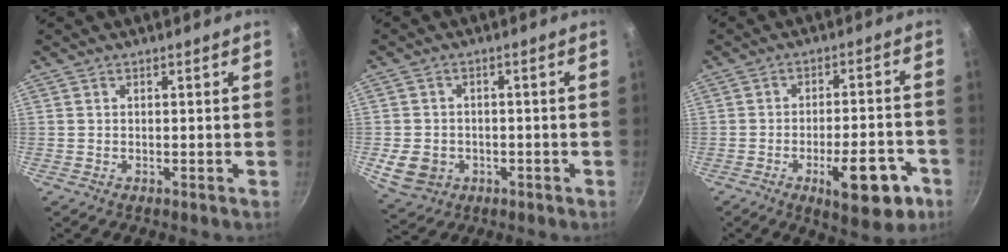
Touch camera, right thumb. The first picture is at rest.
{"total": 7.2, "force": [-1.9, 6.0, 3.7], "torque": [-0.058, 0.011, -0.022]}
{"total": 13.0, "force": [-5.7, 4.9, 10.6], "torque": [-0.116, 0.028, -0.072]}